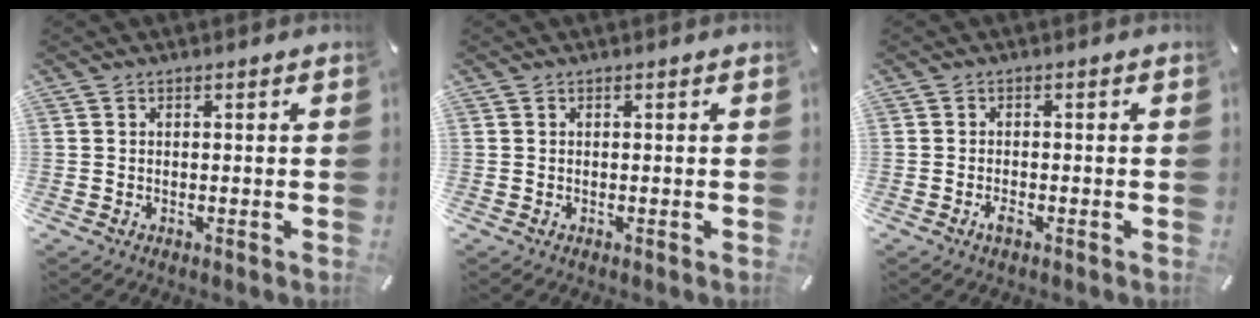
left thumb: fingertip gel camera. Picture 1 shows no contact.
{"total": 0.0}
{"total": 1.9, "force": [-1.2, 0.7, 1.3], "torque": [-0.030, 0.001, -0.024]}